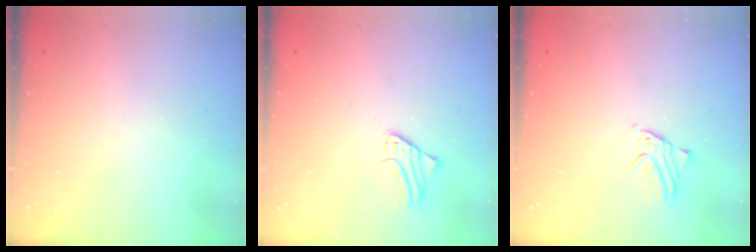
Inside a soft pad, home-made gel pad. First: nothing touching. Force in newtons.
{"total": 1.9, "press": 1.9, "slide": 0.1}
{"total": 1.9, "press": 1.9, "slide": 0.1}